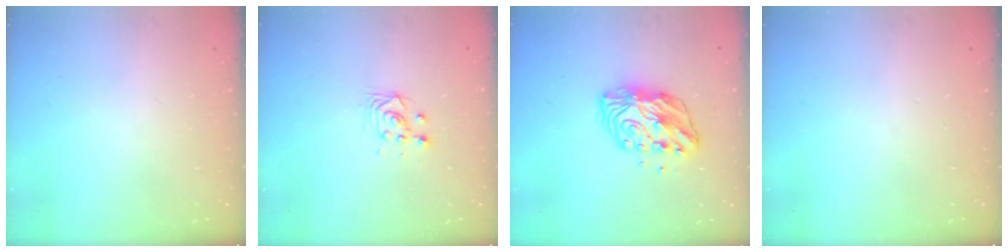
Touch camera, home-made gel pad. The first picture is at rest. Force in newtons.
{"total": 3.3, "press": 3.2, "slide": 0.7}
{"total": 11.2, "press": 11.2, "slide": 0.9}
{"total": 0.0}